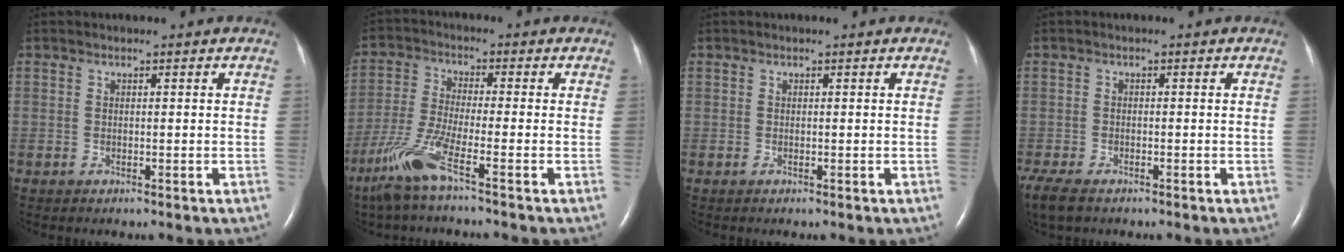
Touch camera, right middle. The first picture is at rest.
{"total": 7.8, "force": [-4.9, -0.2, 6.0], "torque": [-0.140, -0.019, -0.106]}
{"total": 0.0}
{"total": 6.8, "force": [-5.0, 2.6, 3.8], "torque": [-0.085, -0.017, -0.086]}